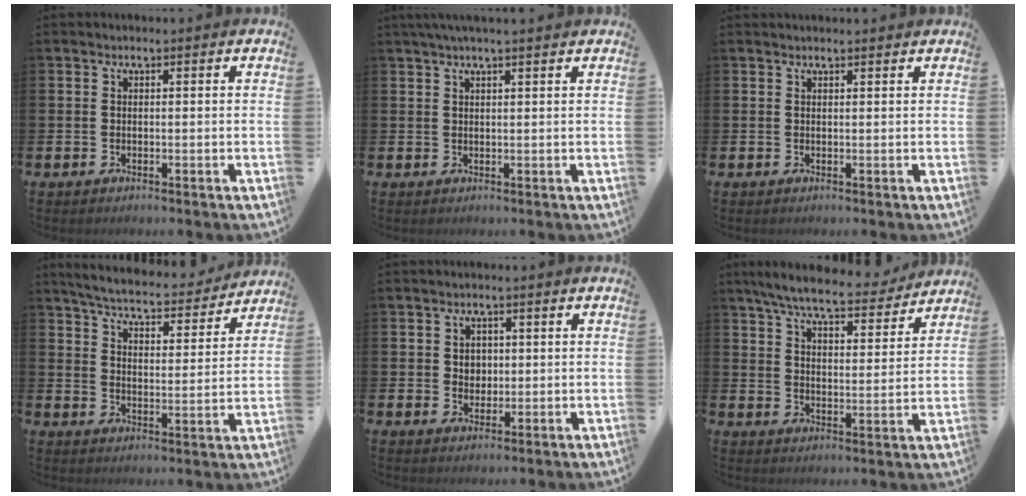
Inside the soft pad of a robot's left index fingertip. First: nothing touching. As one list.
[{"total": 2.2, "force": [1.9, -0.1, 1.2], "torque": [-0.024, 0.001, 0.034]}, {"total": 0.7, "force": [0.7, -0.1, 0.1], "torque": [0.008, -0.005, 0.011]}, {"total": 5.9, "force": [5.6, 0.8, 1.5], "torque": [-0.056, -0.039, 0.094]}, {"total": 2.3, "force": [0.9, 2.0, 0.8], "torque": [-0.002, 0.003, 0.009]}, {"total": 7.8, "force": [7.1, 1.2, 3.0], "torque": [-0.079, -0.039, 0.123]}]